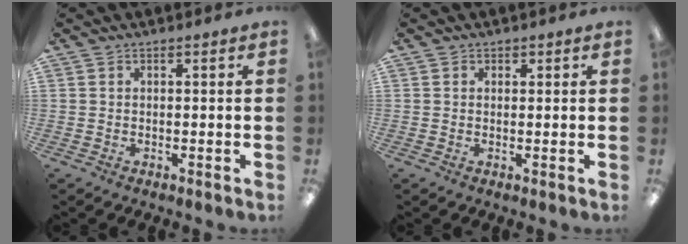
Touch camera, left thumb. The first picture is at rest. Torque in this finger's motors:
{"motor_torque": [-0.09, 0.04, -0.13, -0.17, -0.01]}